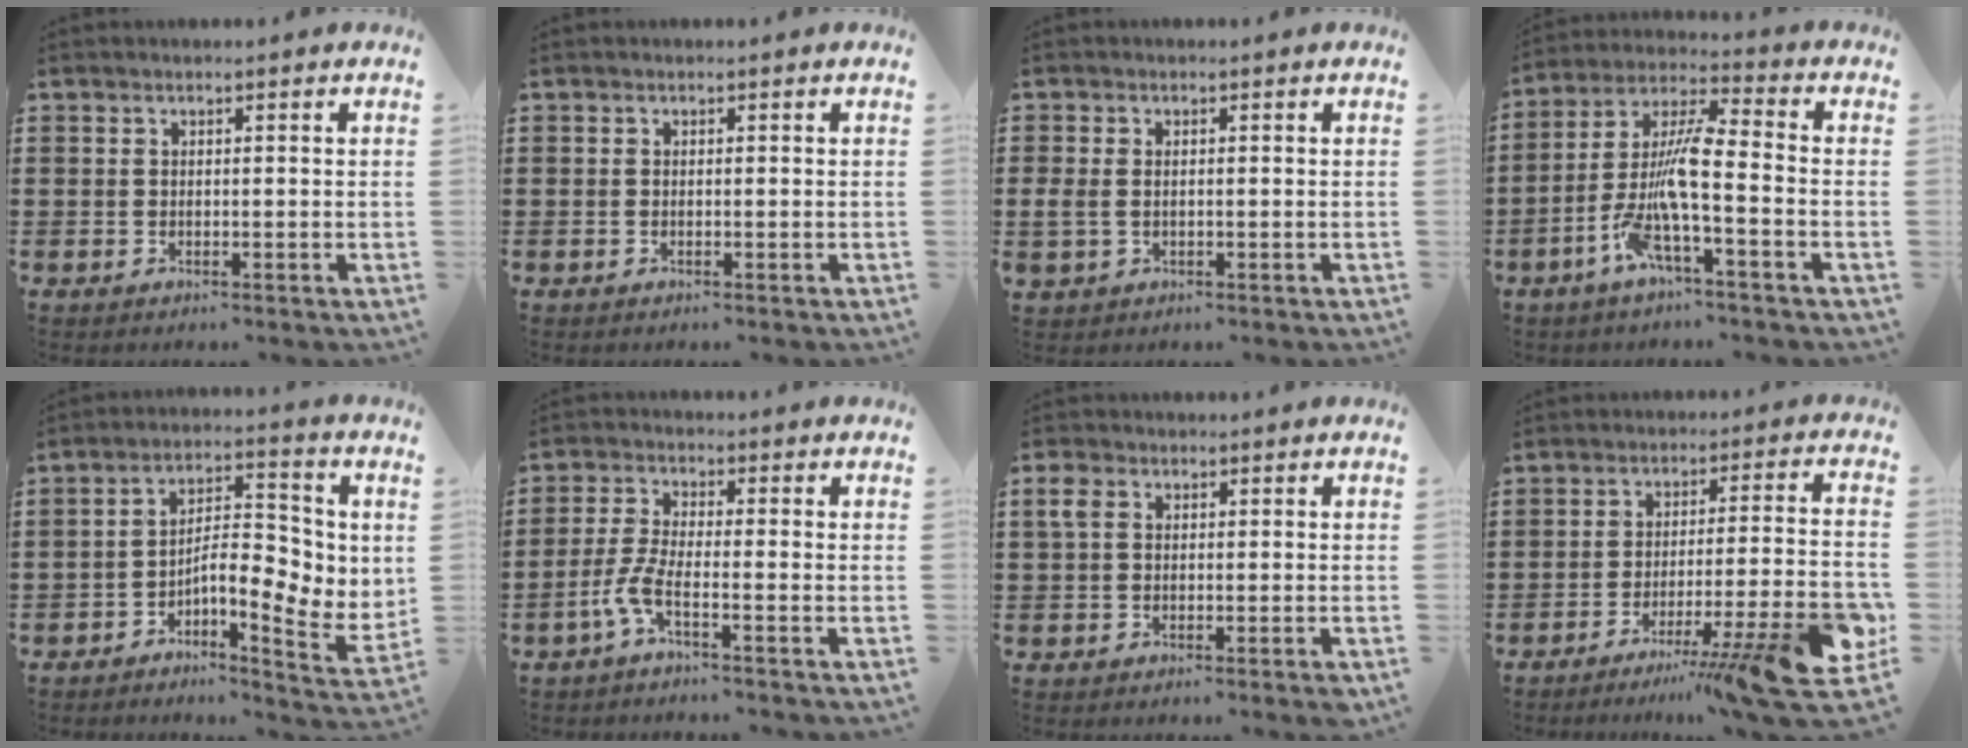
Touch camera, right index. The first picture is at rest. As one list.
[{"total": 0.0}, {"total": 1.9, "force": [0.0, 1.4, 1.3], "torque": [-0.044, -0.001, -0.006]}, {"total": 9.3, "force": [-3.5, 1.8, 8.4], "torque": [-0.193, -0.024, -0.076]}, {"total": 7.6, "force": [-0.2, 3.4, 6.8], "torque": [-0.106, -0.019, -0.012]}, {"total": 4.5, "force": [-2.6, 0.6, 3.6], "torque": [-0.096, -0.014, -0.056]}, {"total": 2.4, "force": [0.4, 1.6, 1.8], "torque": [-0.040, 0.009, 0.006]}, {"total": 13.1, "force": [-7.7, 1.1, 10.5], "torque": [-0.147, 0.012, -0.127]}]